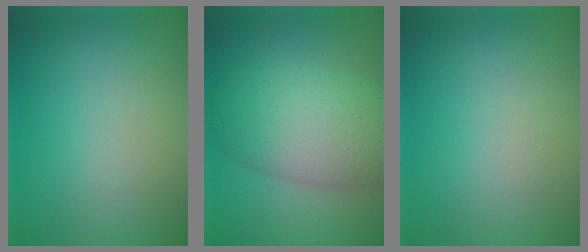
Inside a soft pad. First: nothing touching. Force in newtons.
{"total": 7.7, "press": 7.7, "slide": 0.3}
{"total": 0.0}